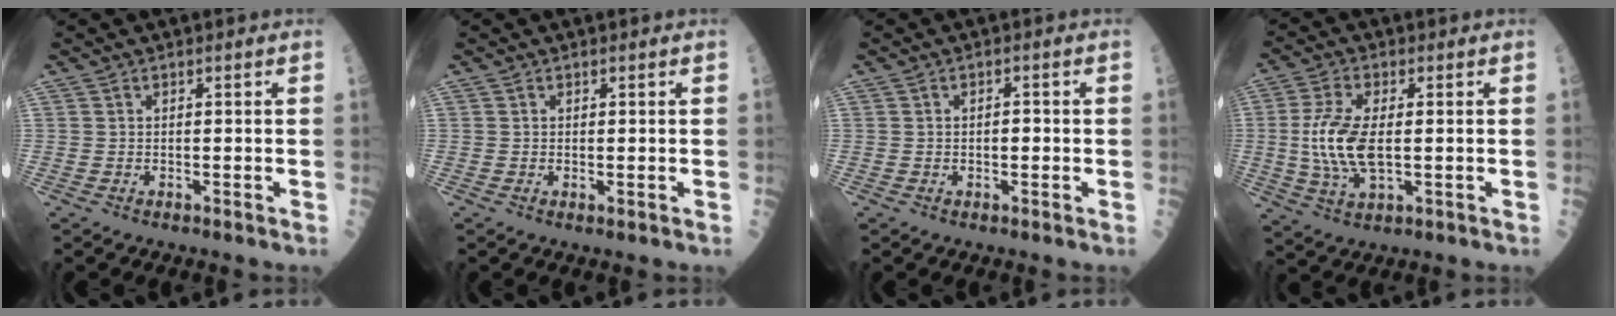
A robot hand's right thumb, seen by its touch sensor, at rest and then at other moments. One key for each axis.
{"total": 0.6, "fx": 0.0, "fy": 0.2, "fz": 0.5, "tx": -0.010, "ty": -0.003, "tz": 0.000}
{"total": 1.8, "fx": -0.1, "fy": 0.9, "fz": 1.6, "tx": -0.019, "ty": 0.004, "tz": -0.002}
{"total": 10.7, "fx": -0.1, "fy": 4.5, "fz": 9.7, "tx": -0.210, "ty": -0.005, "tz": 0.002}